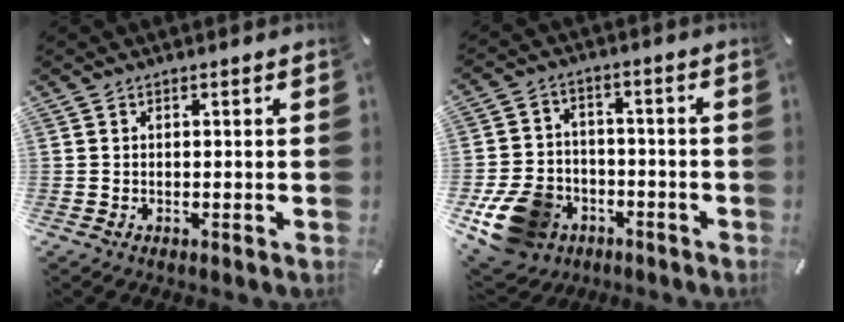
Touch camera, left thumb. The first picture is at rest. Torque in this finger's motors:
{"motor_torque": [1.27, 1.68, 0.31, 0.23, 0.18]}